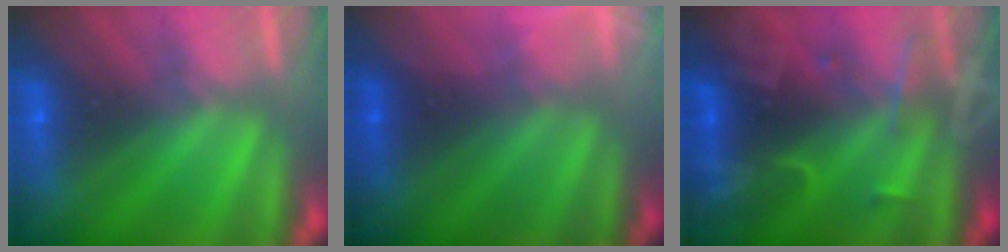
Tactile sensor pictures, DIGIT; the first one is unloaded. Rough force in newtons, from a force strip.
{"total": 2.9}
{"total": 2.4}